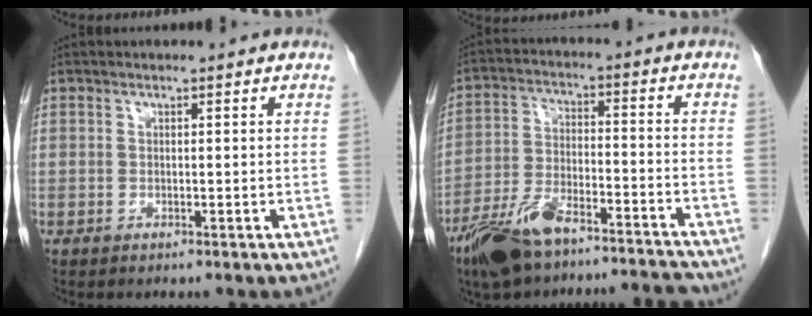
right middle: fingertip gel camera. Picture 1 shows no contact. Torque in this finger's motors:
{"motor_torque": [1.07, -1.07, 0.12, 0.09]}